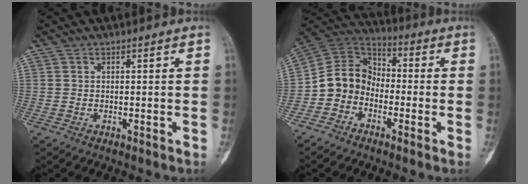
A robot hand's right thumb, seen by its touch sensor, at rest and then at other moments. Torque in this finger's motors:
{"motor_torque": [0.54, 0.54, 0.21, -0.20, 0.06]}